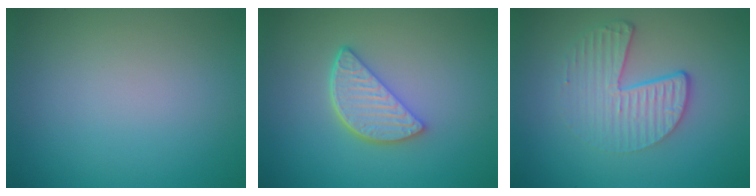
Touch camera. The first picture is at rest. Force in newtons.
{"total": 3.9, "press": 3.2, "slide": 2.3}
{"total": 4.5, "press": 3.0, "slide": 3.3}